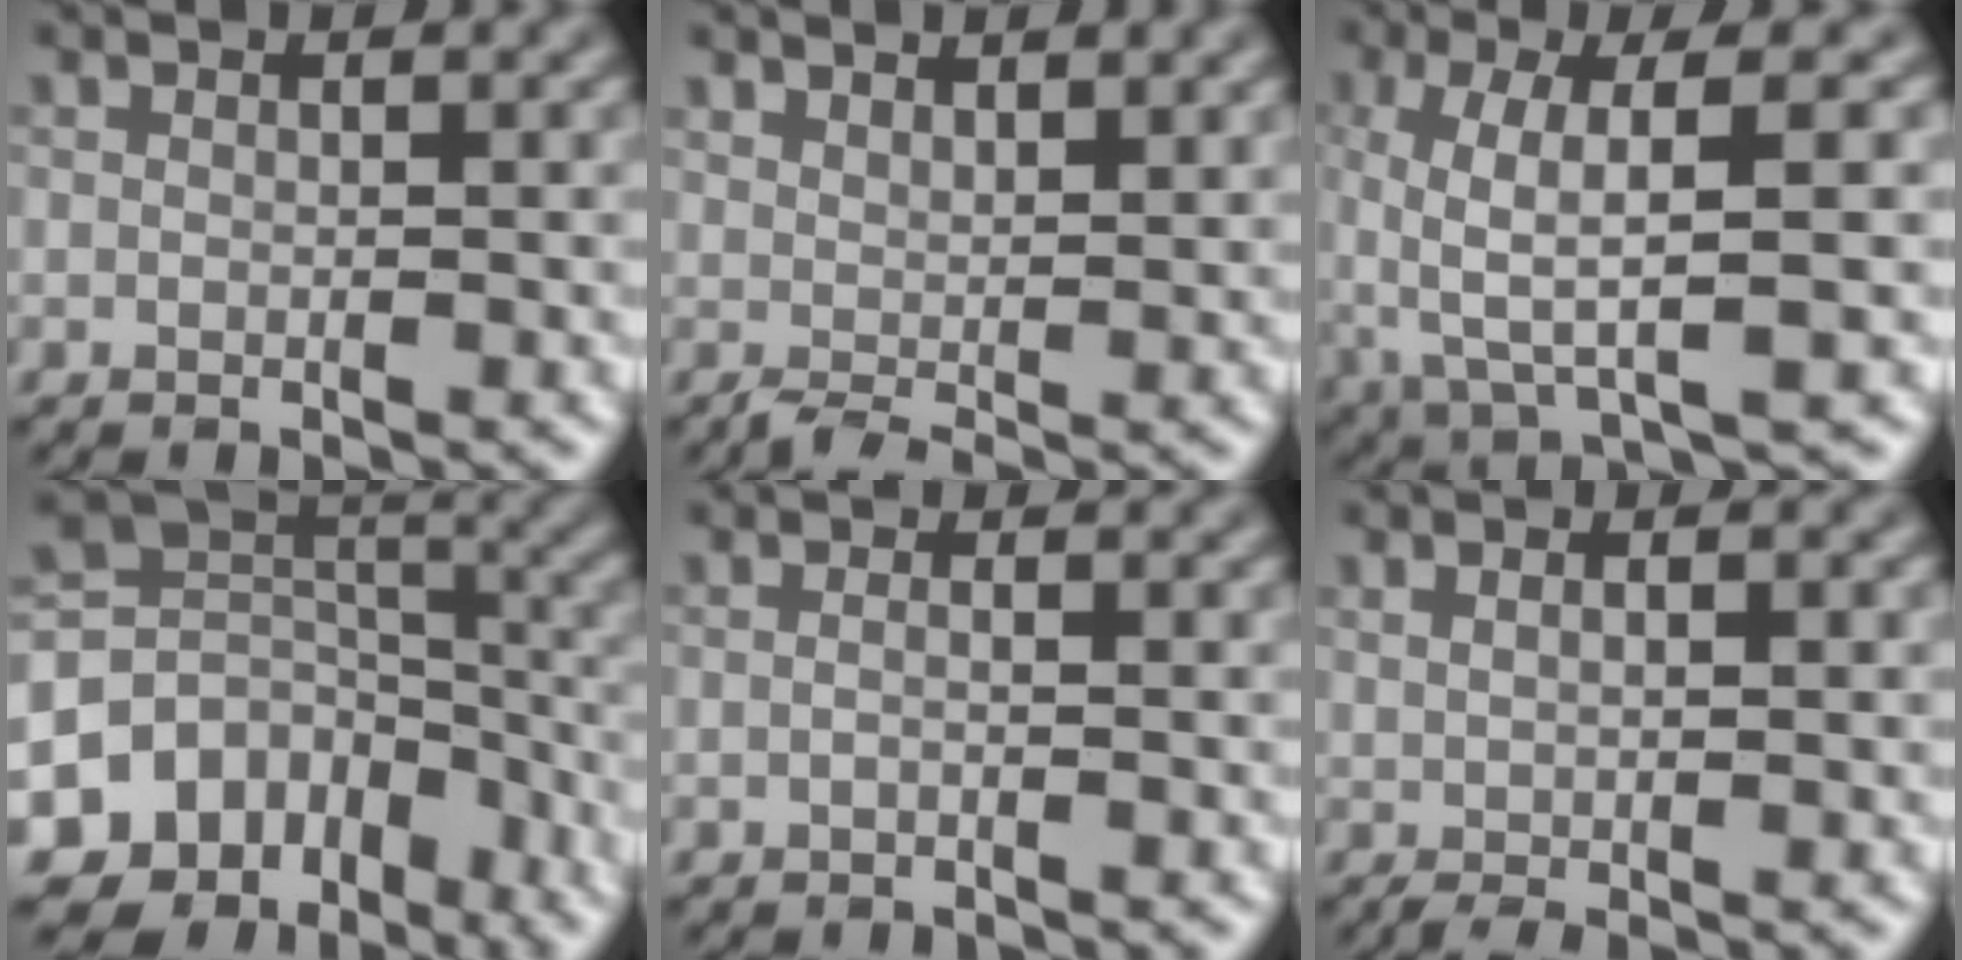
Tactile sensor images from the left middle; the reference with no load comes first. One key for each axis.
{"total": 1.9, "fx": 1.2, "fy": 0.7, "fz": 1.3, "tx": -0.023, "ty": 0.001, "tz": 0.023}
{"total": 7.7, "fx": 0.5, "fy": 2.2, "fz": 7.3, "tx": -0.144, "ty": 0.001, "tz": 0.007}
{"total": 10.4, "fx": -5.3, "fy": 7.9, "fz": 4.1, "tx": -0.089, "ty": -0.001, "tz": -0.080}
{"total": 0.6, "fx": -0.2, "fy": 0.1, "fz": 0.5, "tx": -0.013, "ty": -0.005, "tz": -0.009}
{"total": 2.6, "fx": 0.2, "fy": 0.8, "fz": 2.5, "tx": -0.037, "ty": -0.001, "tz": 0.008}